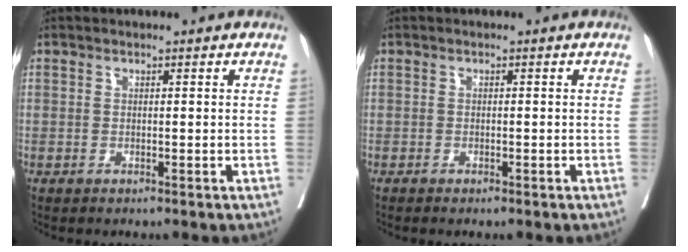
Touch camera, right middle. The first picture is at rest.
{"total": 1.3, "force": [-1.1, 0.4, 0.7], "torque": [-0.013, -0.003, -0.012]}